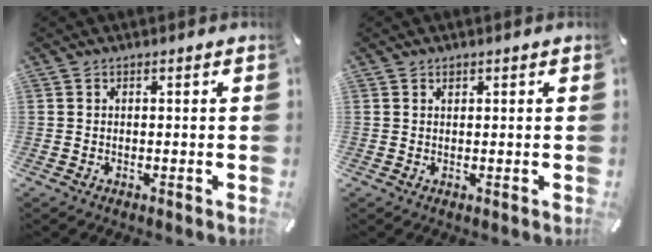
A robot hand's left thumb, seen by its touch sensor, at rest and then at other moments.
{"total": 0.6, "force": [0.4, 0.4, 0.2], "torque": [-0.005, 0.000, 0.008]}